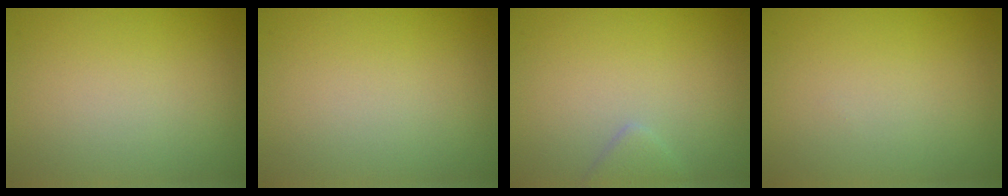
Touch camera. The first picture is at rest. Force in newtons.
{"total": 0.0}
{"total": 1.3, "press": 1.3, "slide": 0.1}
{"total": 0.0}